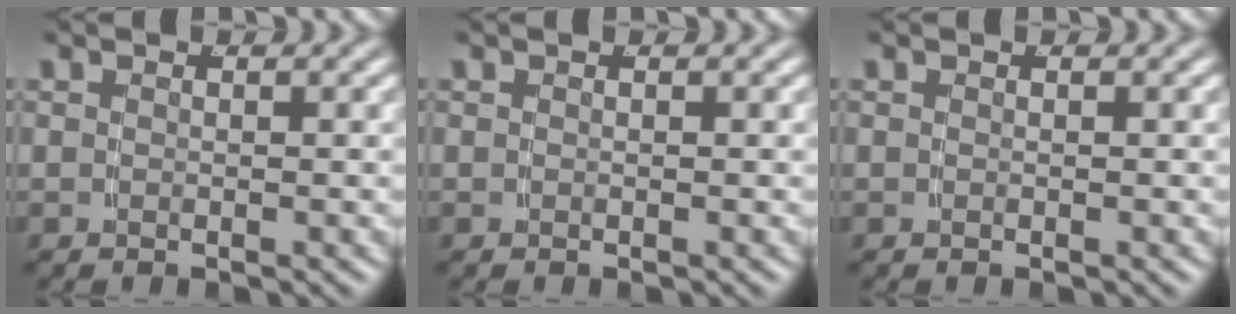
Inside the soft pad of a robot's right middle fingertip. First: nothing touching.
{"total": 0.0}
{"total": 0.0}